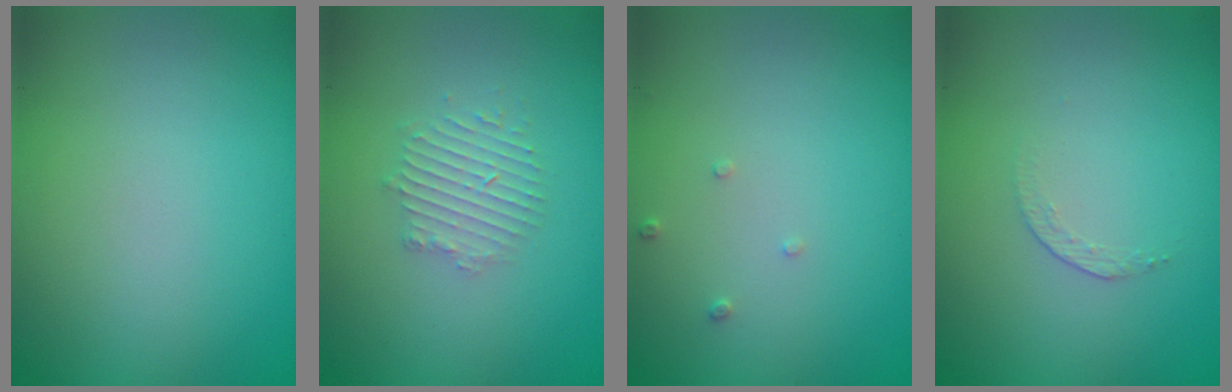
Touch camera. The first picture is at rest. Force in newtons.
{"total": 2.1, "press": 2.1, "slide": 0.4}
{"total": 0.7, "press": 0.7, "slide": 0.2}
{"total": 0.7, "press": 0.4, "slide": 0.6}